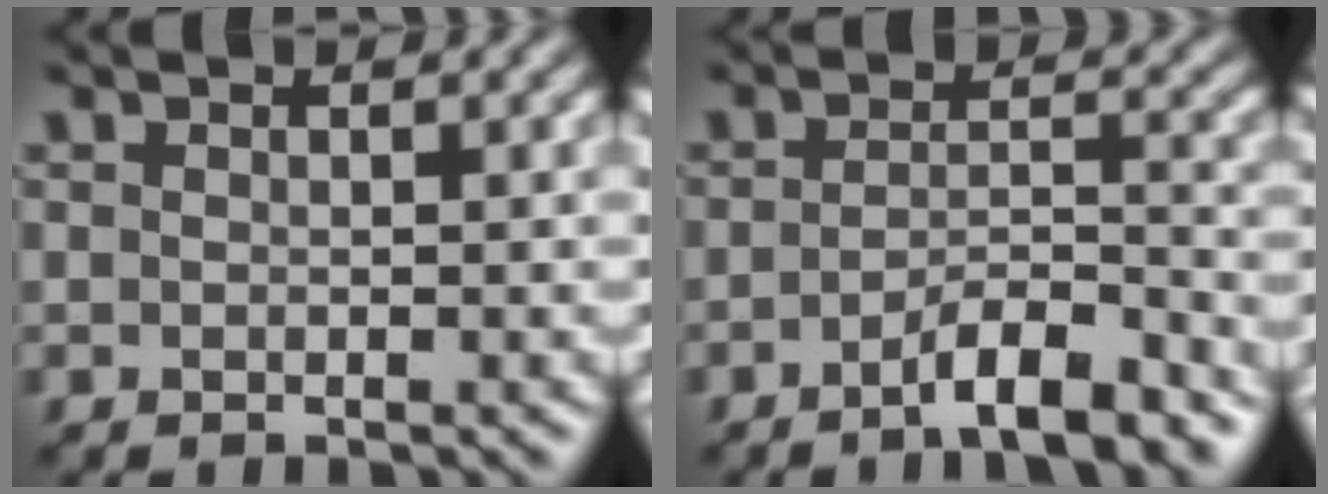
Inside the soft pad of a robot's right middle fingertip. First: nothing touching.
{"total": 5.2, "force": [-3.5, 1.1, 3.7], "torque": [-0.051, 0.006, -0.059]}